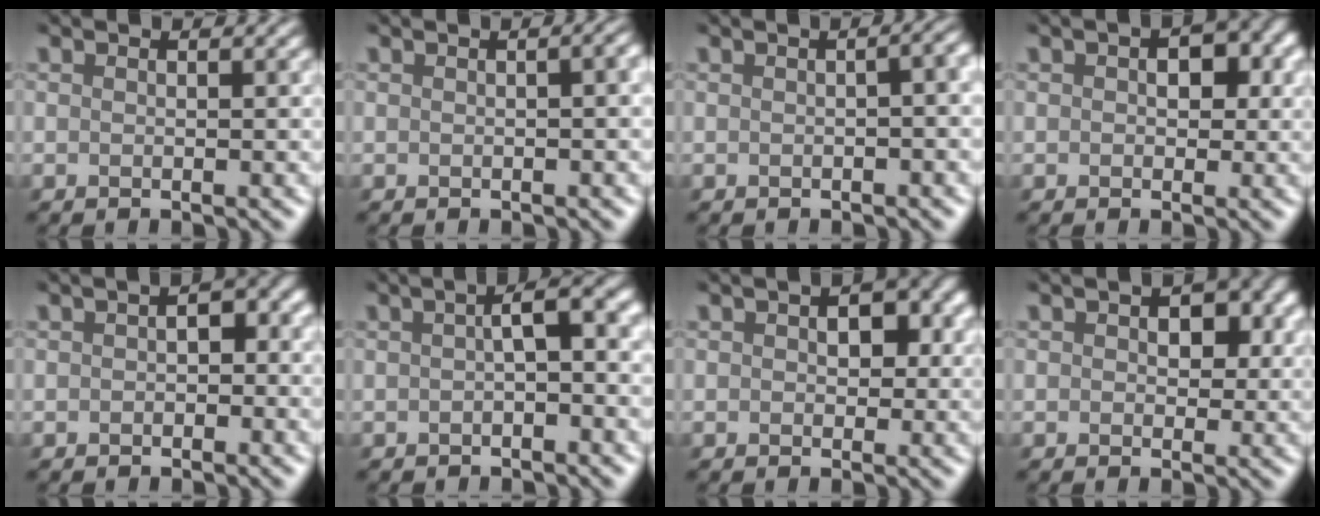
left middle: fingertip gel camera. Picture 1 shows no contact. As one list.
[{"total": 3.7, "force": [-0.5, 1.9, 3.0], "torque": [-0.014, 0.015, -0.019]}, {"total": 4.8, "force": [-1.0, 2.5, 3.9], "torque": [-0.021, 0.010, -0.024]}, {"total": 2.8, "force": [0.4, 2.0, 1.9], "torque": [-0.005, 0.006, -0.002]}, {"total": 1.7, "force": [-0.6, 1.0, 1.2], "torque": [-0.018, 0.009, -0.015]}, {"total": 3.0, "force": [-0.4, 0.6, 2.9], "torque": [-0.045, 0.015, -0.012]}, {"total": 3.0, "force": [0.5, 2.1, 2.0], "torque": [-0.006, 0.008, 0.000]}, {"total": 3.5, "force": [0.9, 2.6, 2.2], "torque": [-0.005, 0.013, 0.003]}]